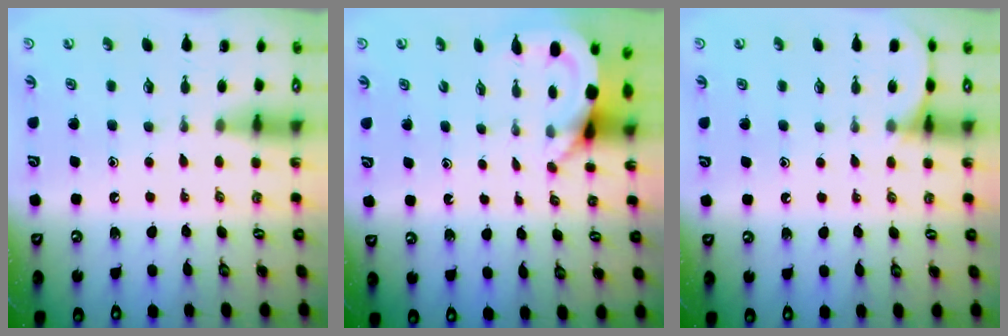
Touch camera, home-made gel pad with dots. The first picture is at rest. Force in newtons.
{"total": 3.5, "press": 3.5, "slide": 0.2}
{"total": 5.4, "press": 5.4, "slide": 0.7}